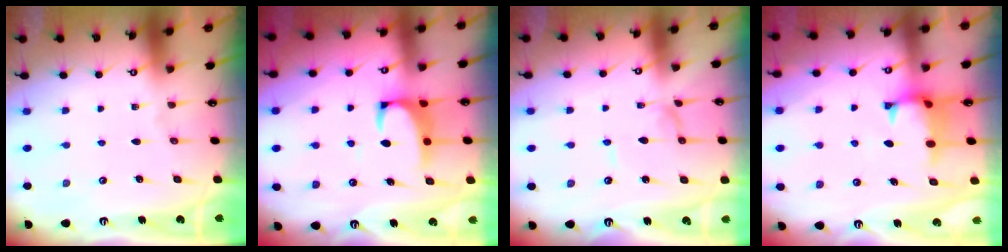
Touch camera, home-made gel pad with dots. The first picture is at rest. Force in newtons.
{"total": 2.2, "press": 1.9, "slide": 1.0}
{"total": 0.0}
{"total": 1.3, "press": 1.0, "slide": 0.8}